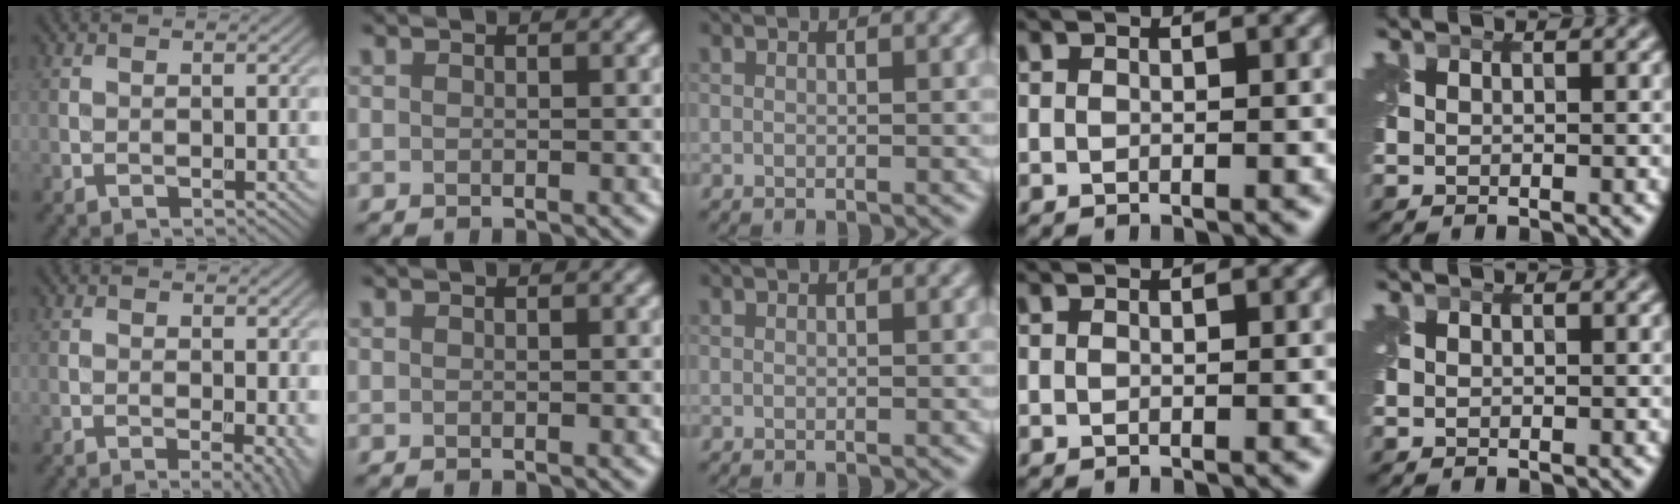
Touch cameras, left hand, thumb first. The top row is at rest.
{"thumb": {"total": 3.2, "force": [-0.5, 0.7, 3.0], "torque": [-0.039, -0.006, -0.007]}}